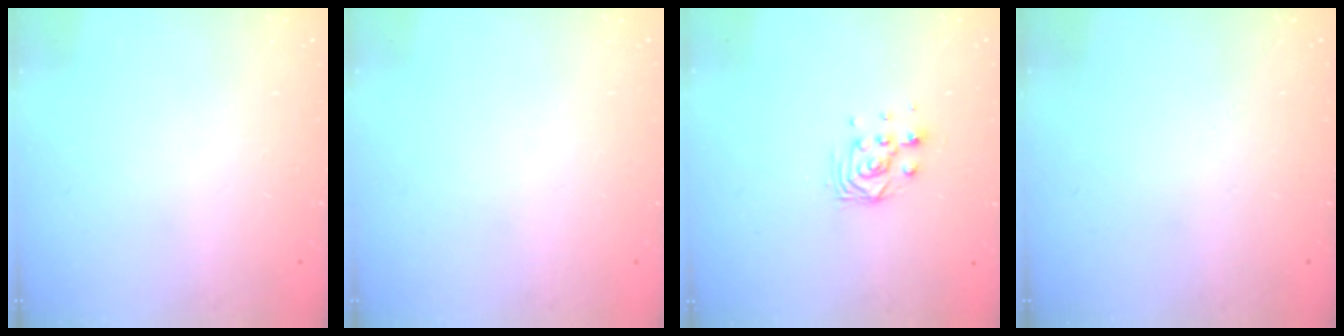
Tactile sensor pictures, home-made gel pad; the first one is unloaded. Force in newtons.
{"total": 0.0}
{"total": 5.5, "press": 5.4, "slide": 0.7}
{"total": 0.0}